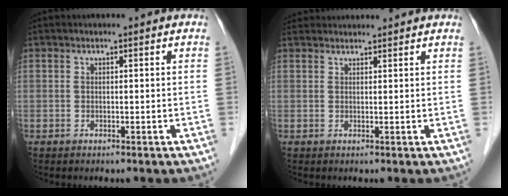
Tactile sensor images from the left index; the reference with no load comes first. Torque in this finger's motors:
{"motor_torque": [-0.30, -0.10, -0.08, -0.04]}